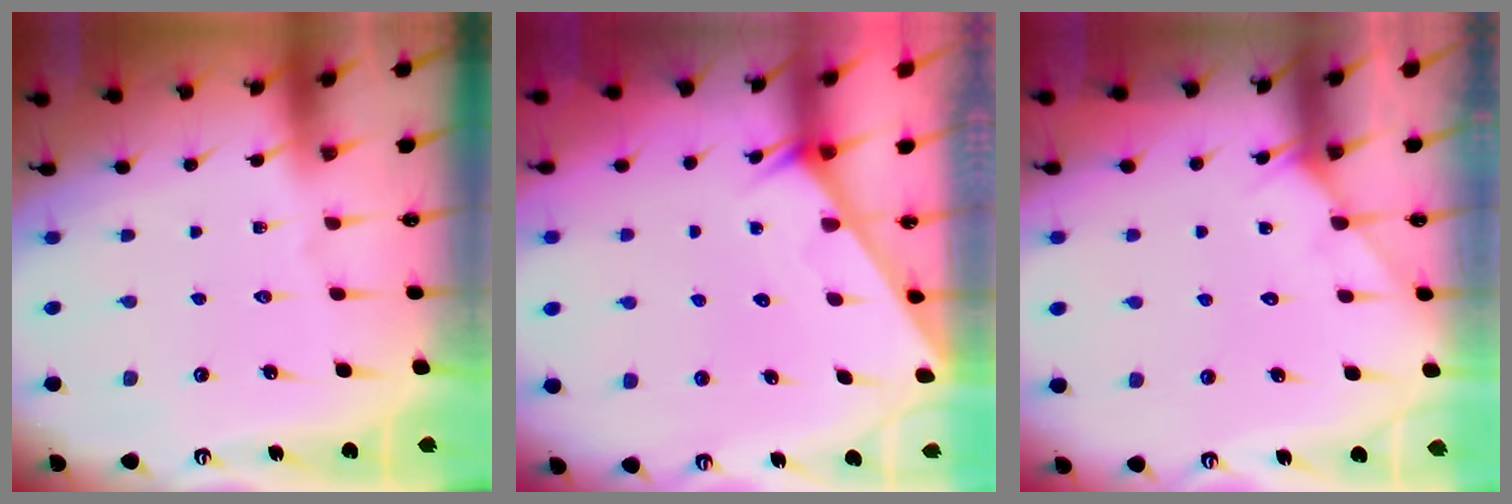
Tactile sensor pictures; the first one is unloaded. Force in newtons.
{"total": 1.8, "press": 1.8, "slide": 0.1}
{"total": 5.3, "press": 5.3, "slide": 0.3}